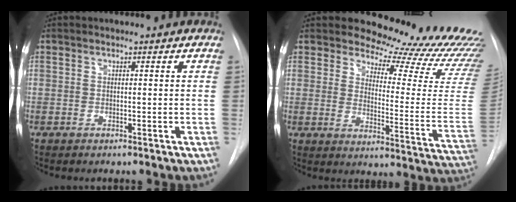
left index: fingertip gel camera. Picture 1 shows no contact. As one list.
[{"total": 21.2, "force": [20.6, 2.2, 4.6], "torque": [-0.055, -0.156, 0.226]}]